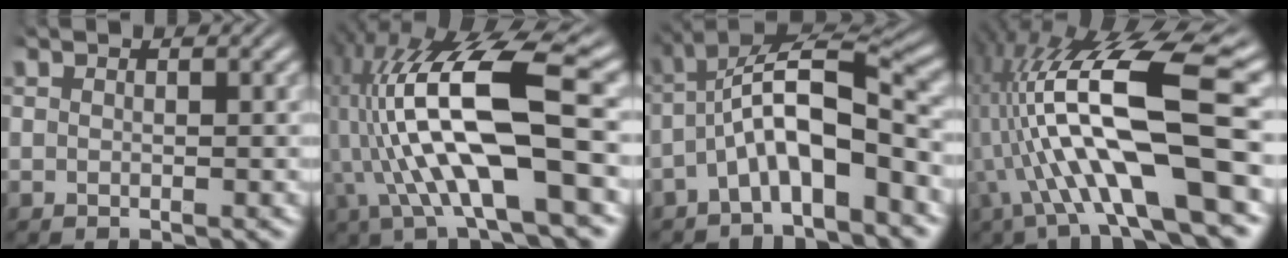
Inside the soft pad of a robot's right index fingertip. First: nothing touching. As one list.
[{"total": 11.8, "force": [0.5, 4.6, 10.8], "torque": [-0.212, -0.009, 0.017]}, {"total": 7.1, "force": [-1.3, 4.0, 5.7], "torque": [-0.116, -0.024, -0.013]}, {"total": 12.8, "force": [0.1, 5.0, 11.8], "torque": [-0.219, -0.009, 0.009]}]